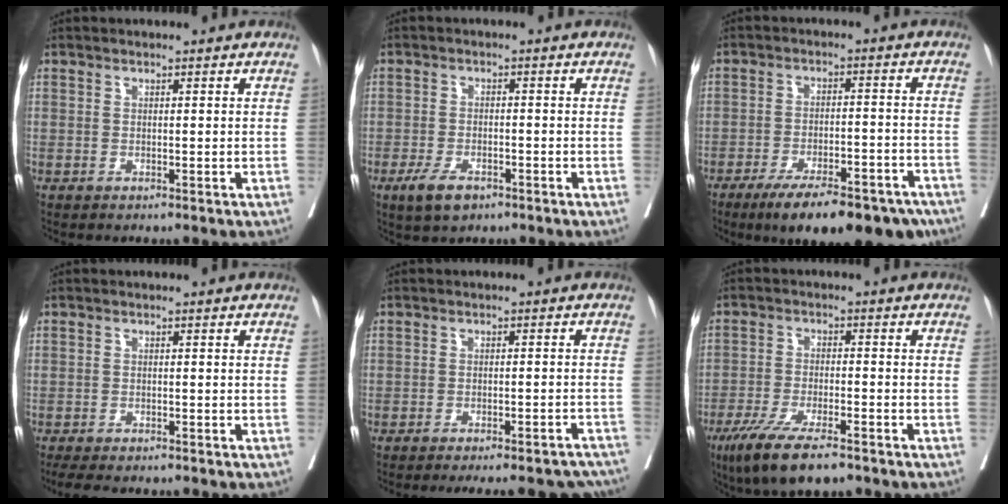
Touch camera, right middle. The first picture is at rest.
{"total": 4.5, "force": [-2.8, 1.9, 3.0], "torque": [-0.064, -0.004, -0.045]}
{"total": 17.0, "force": [-12.8, 4.5, 10.2], "torque": [-0.111, 0.004, -0.186]}
{"total": 7.7, "force": [-6.6, 1.7, 3.4], "torque": [-0.048, -0.008, -0.096]}
{"total": 16.4, "force": [-15.0, 3.3, 5.6], "torque": [-0.063, 0.001, -0.172]}
{"total": 10.9, "force": [-7.7, 2.3, 7.4], "torque": [-0.134, -0.024, -0.128]}